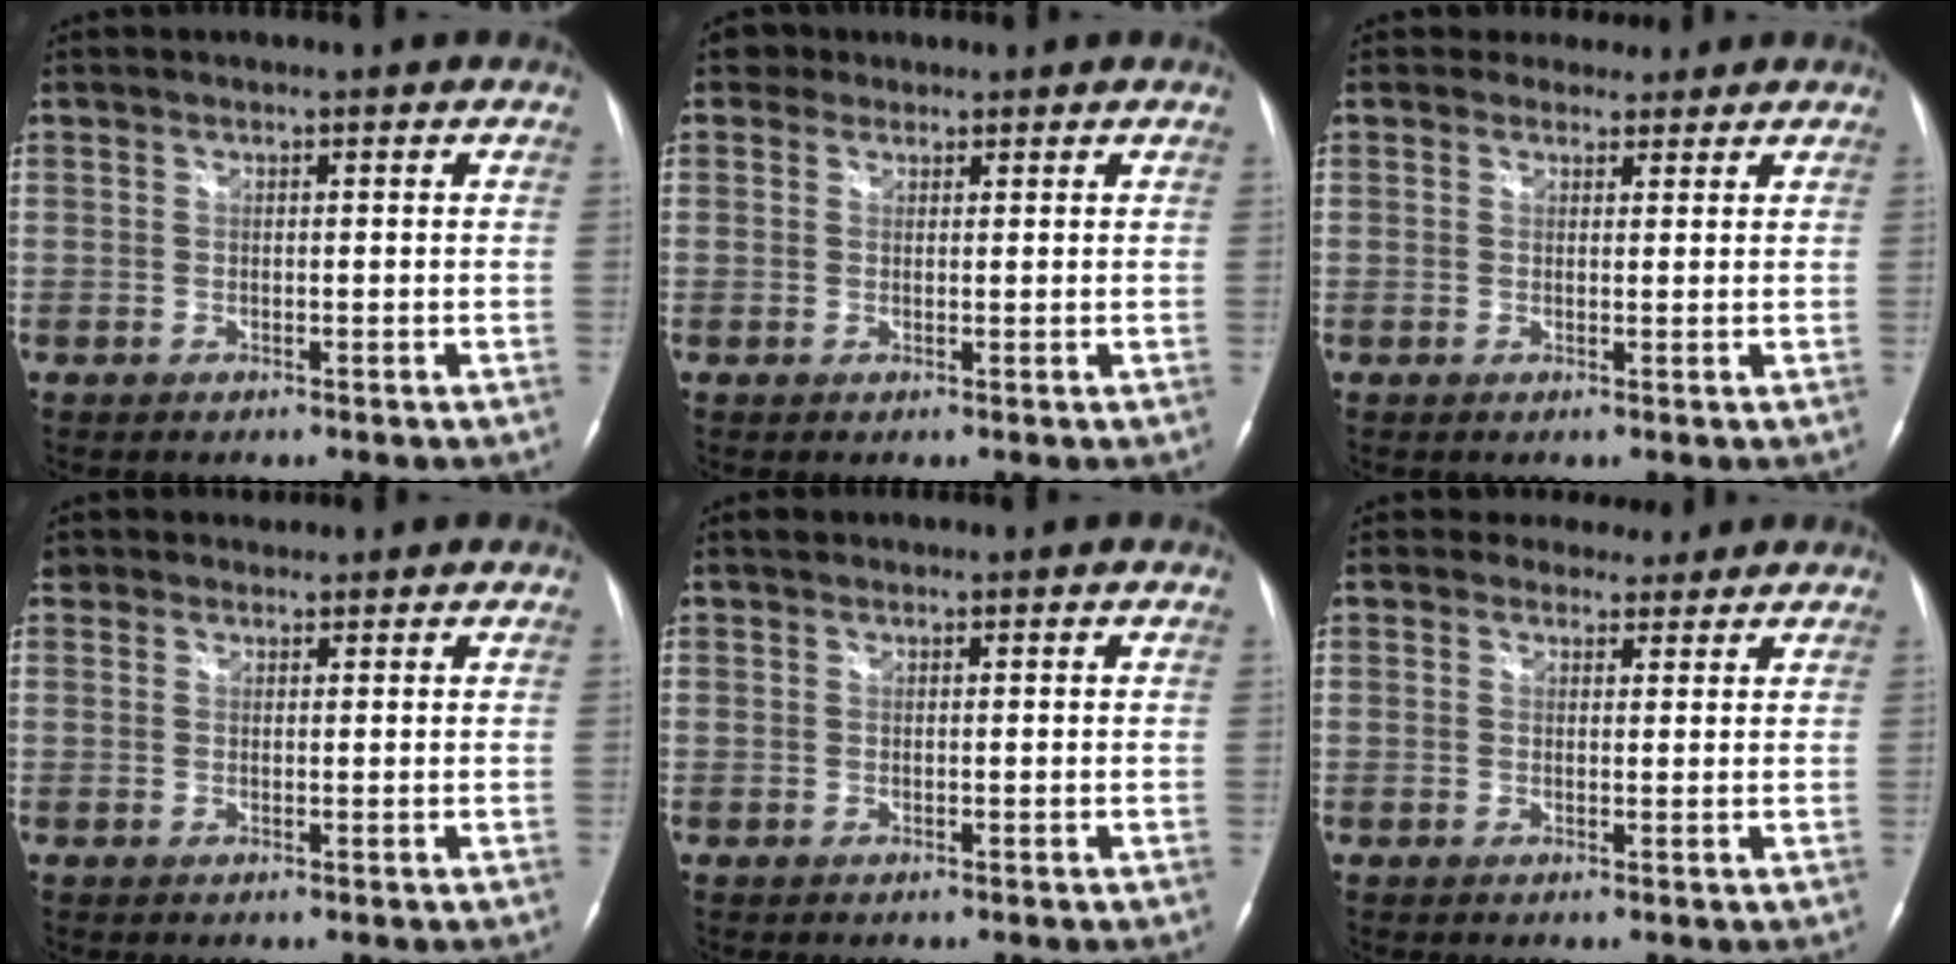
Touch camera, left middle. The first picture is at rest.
{"total": 1.9, "force": [1.4, 1.3, -0.1], "torque": [0.007, 0.010, 0.017]}
{"total": 2.7, "force": [2.4, 1.2, -0.1], "torque": [0.006, 0.006, 0.036]}
{"total": 1.6, "force": [1.3, 0.8, -0.3], "torque": [0.009, 0.014, 0.020]}
{"total": 0.6, "force": [0.6, 0.2, 0.1], "torque": [-0.006, 0.010, 0.011]}
{"total": 3.4, "force": [3.1, 1.4, 0.1], "torque": [0.003, 0.003, 0.042]}